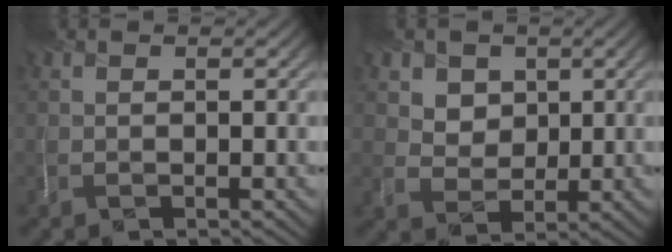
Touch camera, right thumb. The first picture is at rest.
{"total": 4.5, "force": [2.5, 3.6, 1.0], "torque": [-0.040, -0.025, 0.060]}